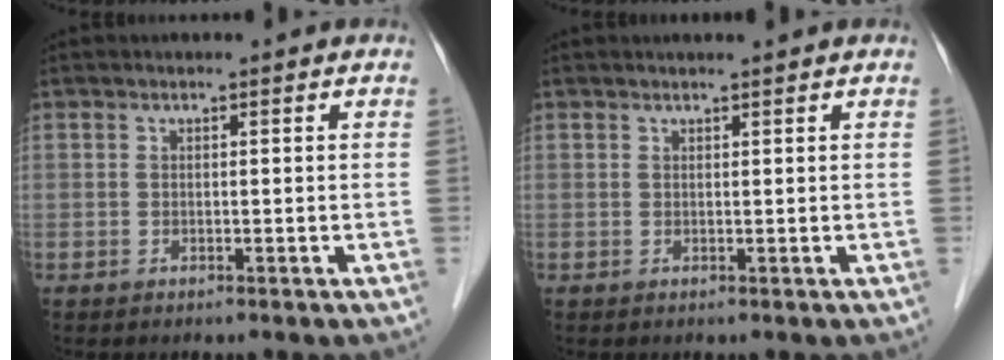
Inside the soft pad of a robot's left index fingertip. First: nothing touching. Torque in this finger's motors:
{"motor_torque": [0.35, -0.50, 0.02, -0.01]}